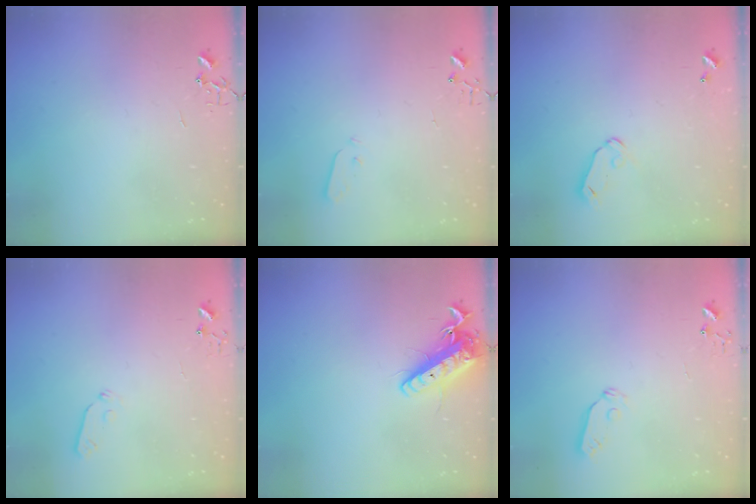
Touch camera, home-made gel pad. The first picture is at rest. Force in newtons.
{"total": 2.5, "press": 2.5, "slide": 0.4}
{"total": 5.8, "press": 5.8, "slide": 0.5}
{"total": 4.8, "press": 4.7, "slide": 0.7}
{"total": 13.9, "press": 13.7, "slide": 2.5}
{"total": 5.0, "press": 4.9, "slide": 0.6}